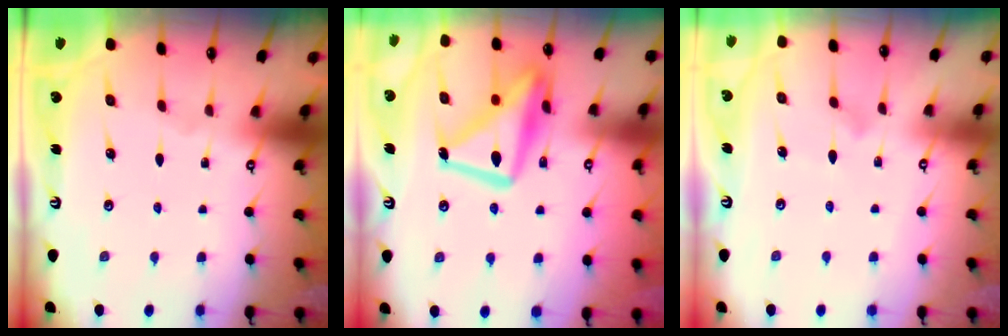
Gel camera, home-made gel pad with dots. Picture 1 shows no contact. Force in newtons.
{"total": 16.5, "press": 16.4, "slide": 1.4}
{"total": 8.0, "press": 7.9, "slide": 0.4}